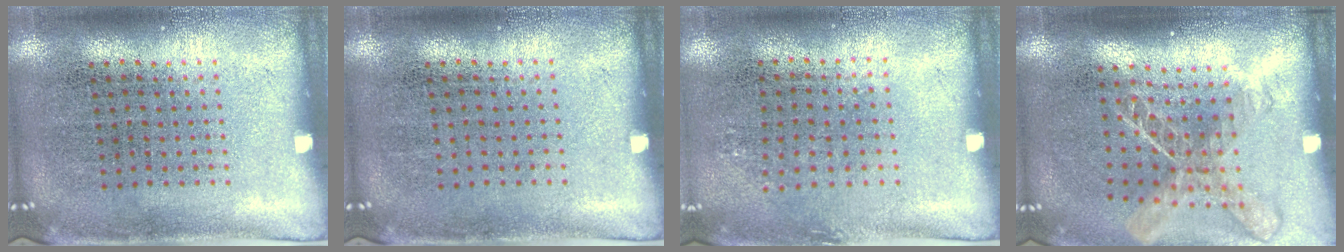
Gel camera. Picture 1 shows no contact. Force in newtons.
{"total": 0.0}
{"total": 0.8, "press": 0.7, "slide": 0.4}
{"total": 1.9, "press": 1.4, "slide": 1.3}